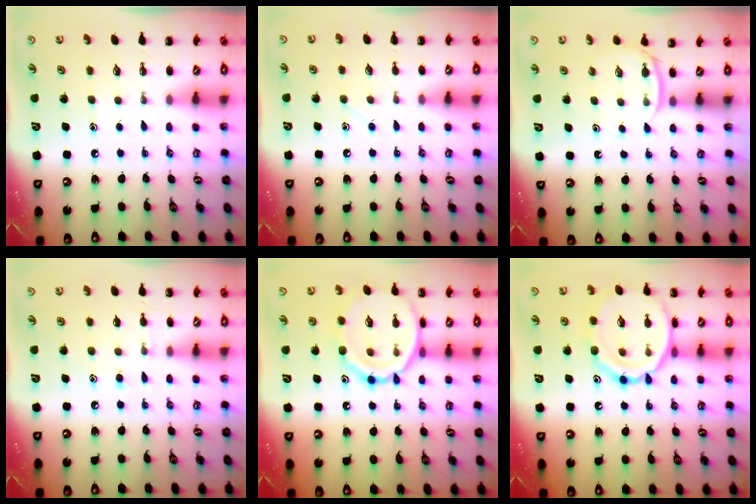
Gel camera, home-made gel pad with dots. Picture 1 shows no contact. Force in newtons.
{"total": 2.9, "press": 2.7, "slide": 0.9}
{"total": 3.4, "press": 3.1, "slide": 1.2}
{"total": 5.8, "press": 5.5, "slide": 1.7}
{"total": 14.6, "press": 14.6, "slide": 0.8}
{"total": 14.6, "press": 14.6, "slide": 0.8}